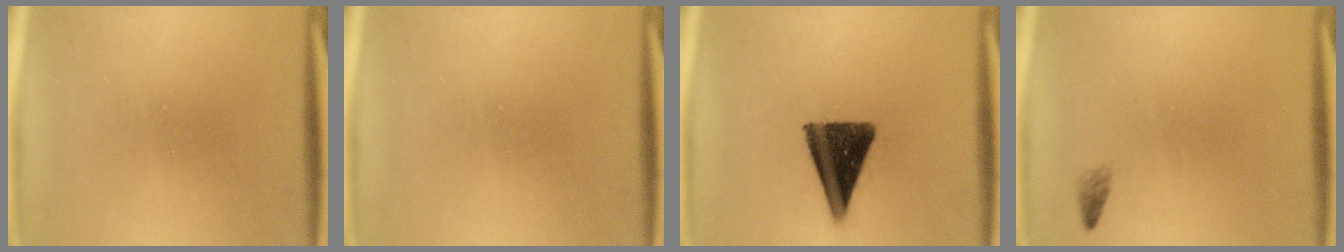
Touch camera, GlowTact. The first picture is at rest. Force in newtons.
{"total": 0.0}
{"total": 13.3}
{"total": 0.8}